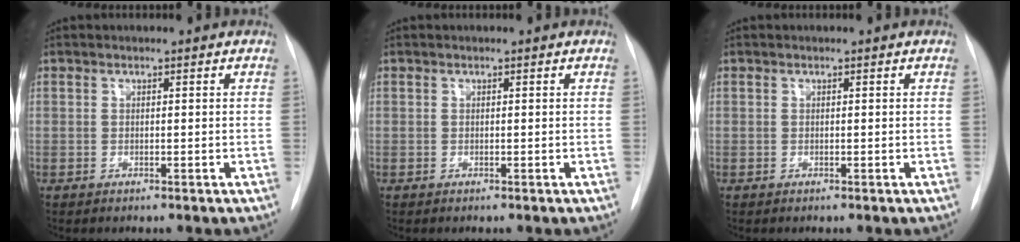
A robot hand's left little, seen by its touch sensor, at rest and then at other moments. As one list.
[{"total": 0.0}, {"total": 0.0}]